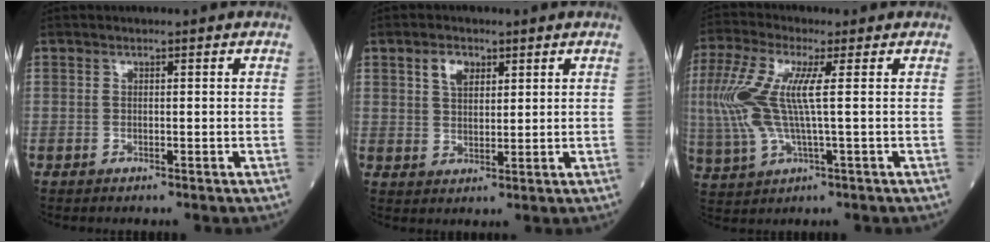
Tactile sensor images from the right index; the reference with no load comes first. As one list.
[{"total": 3.8, "force": [2.0, 2.2, 2.3], "torque": [-0.043, 0.006, 0.039]}, {"total": 10.8, "force": [1.2, 2.1, 10.5], "torque": [-0.262, 0.012, 0.021]}]